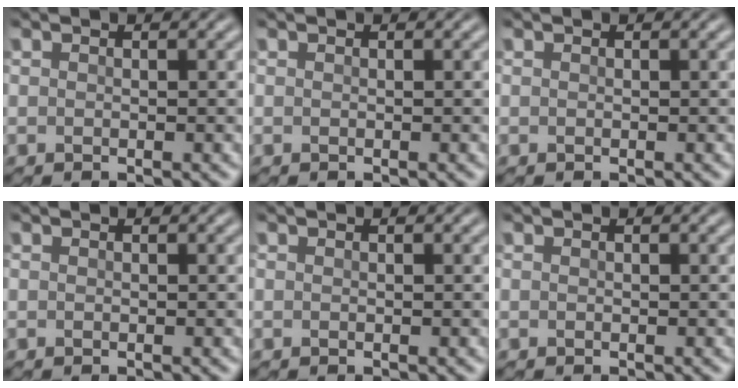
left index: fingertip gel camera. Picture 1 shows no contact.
{"total": 0.0}
{"total": 0.0}
{"total": 0.0}
{"total": 0.0}
{"total": 0.0}